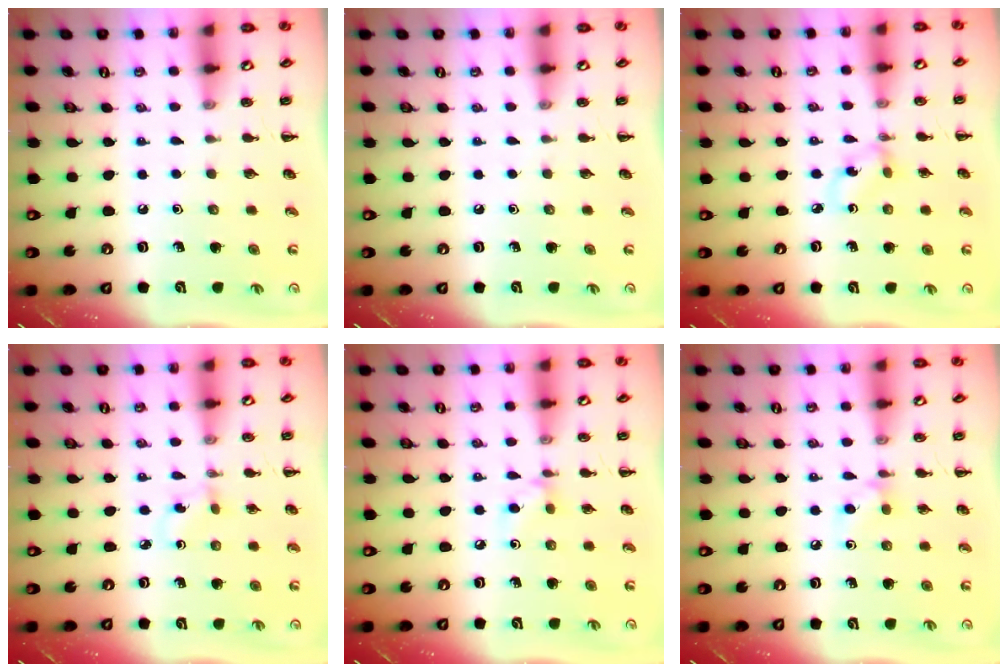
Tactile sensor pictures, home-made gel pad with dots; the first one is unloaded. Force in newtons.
{"total": 0.0}
{"total": 2.4, "press": 2.4, "slide": 0.6}
{"total": 2.1, "press": 1.9, "slide": 0.9}
{"total": 5.5, "press": 5.3, "slide": 1.5}
{"total": 5.9, "press": 5.6, "slide": 1.8}